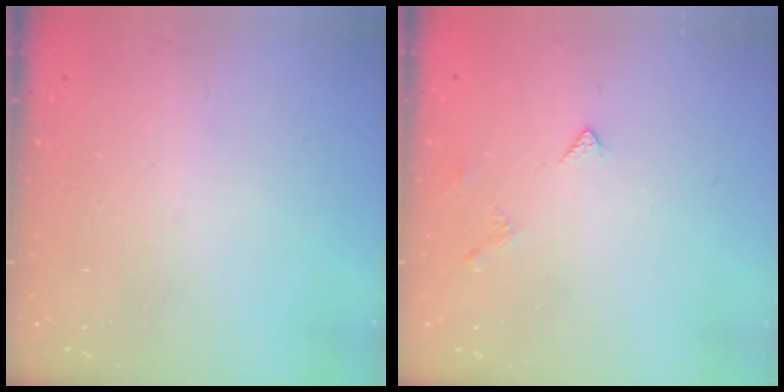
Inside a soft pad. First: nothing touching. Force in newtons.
{"total": 3.0, "press": 3.0, "slide": 0.6}